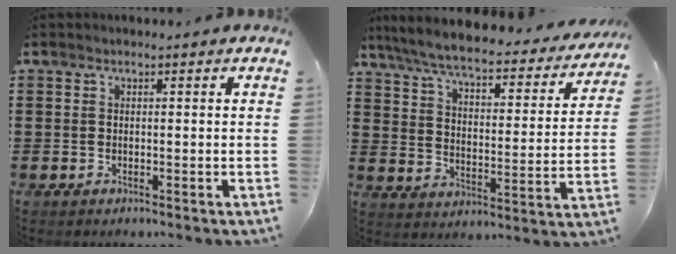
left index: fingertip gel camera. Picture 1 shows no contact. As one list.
[{"total": 6.1, "force": [5.4, 0.5, 2.9], "torque": [-0.080, -0.037, 0.089]}]